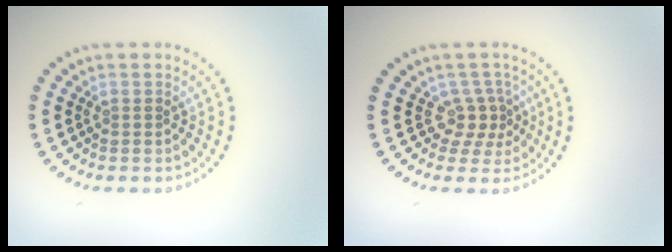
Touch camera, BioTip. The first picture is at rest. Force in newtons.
{"total": 2.5, "press": 1.8, "slide": 1.8}